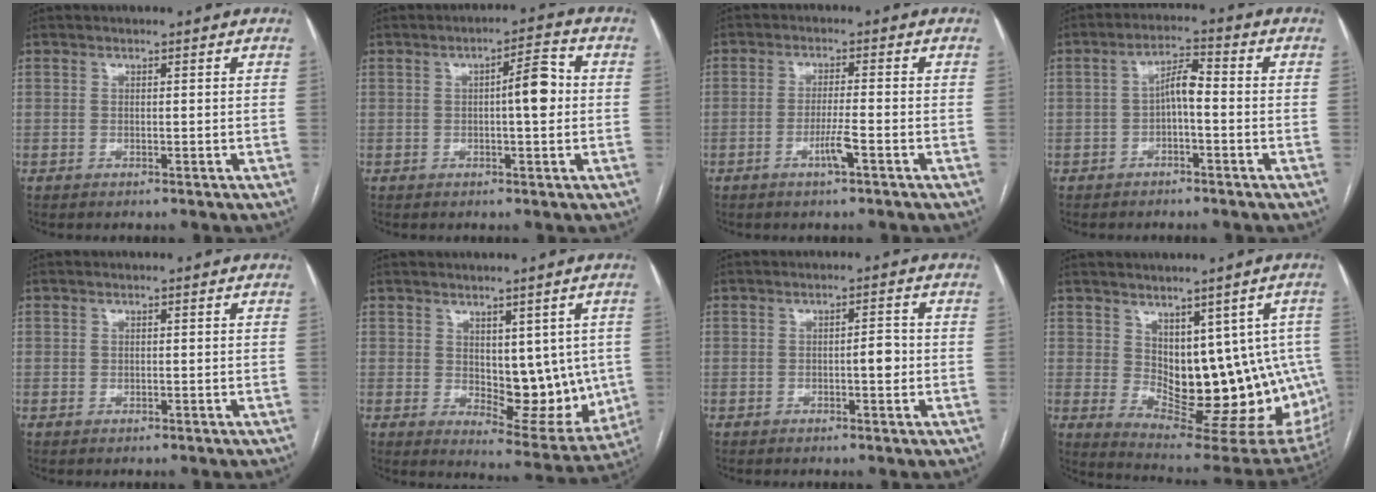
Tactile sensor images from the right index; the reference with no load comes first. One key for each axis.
{"total": 5.4, "fx": 0.2, "fy": 1.0, "fz": 5.3, "tx": -0.076, "ty": 0.014, "tz": -0.001}
{"total": 3.7, "fx": -1.8, "fy": -0.1, "fz": 3.3, "tx": -0.063, "ty": -0.005, "tz": -0.035}
{"total": 4.4, "fx": -0.8, "fy": 1.2, "fz": 4.1, "tx": -0.074, "ty": 0.018, "tz": -0.014}
{"total": 0.0}
{"total": 10.9, "fx": 0.7, "fy": 5.7, "fz": 9.2, "tx": -0.103, "ty": -0.008, "tz": 0.029}
{"total": 2.6, "fx": -0.5, "fy": 0.7, "fz": 2.5, "tx": -0.033, "ty": 0.004, "tz": -0.009}
{"total": 16.4, "fx": 0.7, "fy": 8.5, "fz": 14.0, "tx": -0.151, "ty": -0.008, "tz": 0.033}